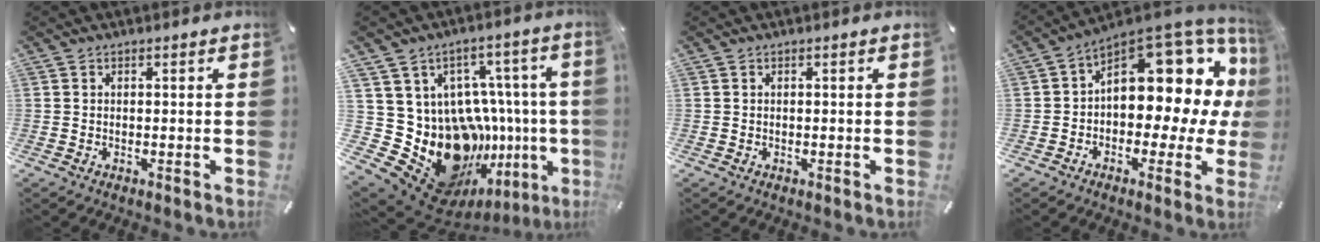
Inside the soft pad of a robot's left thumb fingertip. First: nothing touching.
{"total": 23.1, "force": [-6.6, 18.1, 12.8], "torque": [-0.170, -0.024, -0.036]}
{"total": 0.0}
{"total": 15.7, "force": [7.0, 9.1, 10.7], "torque": [-0.117, -0.080, 0.110]}